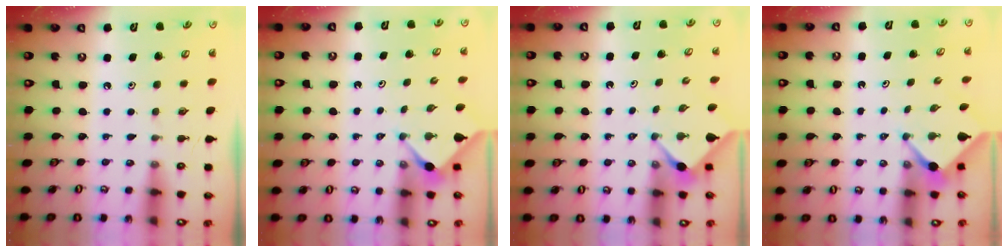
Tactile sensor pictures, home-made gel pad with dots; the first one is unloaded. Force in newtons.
{"total": 2.8, "press": 2.8, "slide": 0.5}
{"total": 2.8, "press": 2.8, "slide": 0.5}
{"total": 2.5, "press": 2.5, "slide": 0.3}